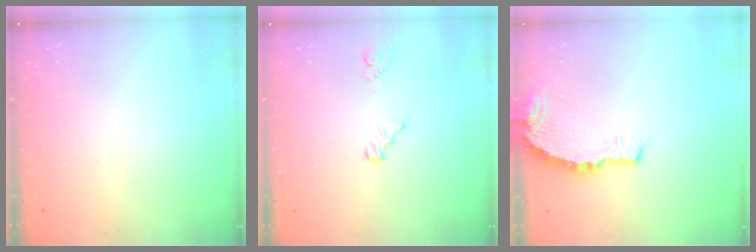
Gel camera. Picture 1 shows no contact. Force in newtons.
{"total": 4.4, "press": 4.3, "slide": 1.1}
{"total": 4.8, "press": 4.8, "slide": 0.2}